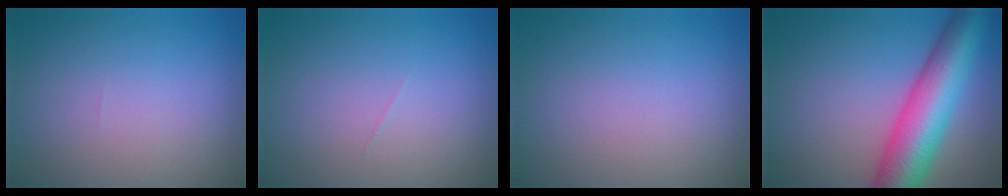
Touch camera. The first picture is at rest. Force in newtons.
{"total": 0.0}
{"total": 0.0}
{"total": 10.0, "press": 10.0, "slide": 0.4}